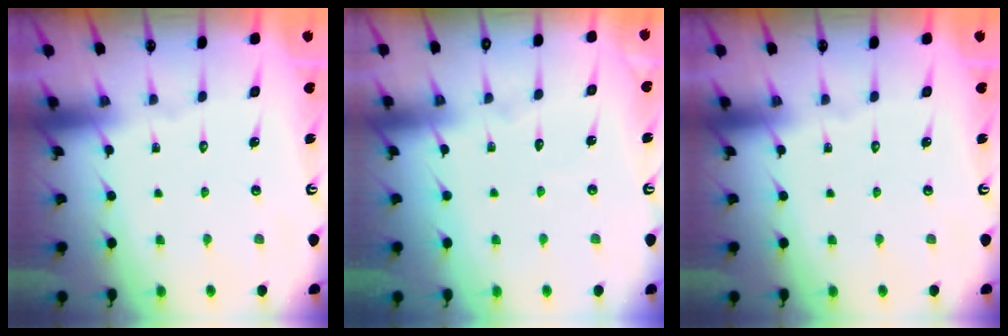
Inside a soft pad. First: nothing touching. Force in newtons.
{"total": 4.2, "press": 4.1, "slide": 0.3}
{"total": 0.0}